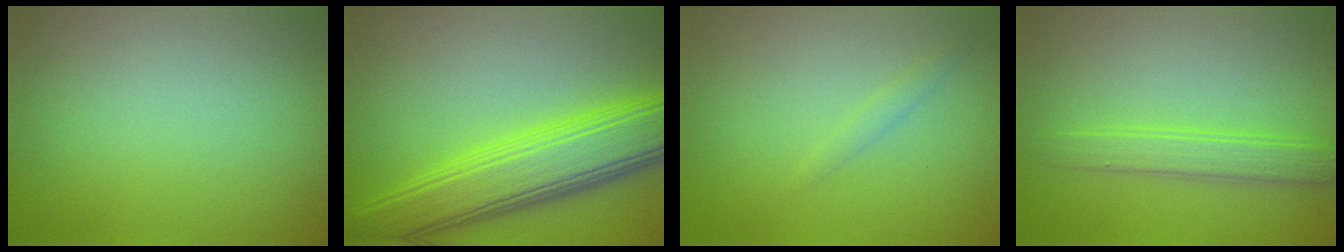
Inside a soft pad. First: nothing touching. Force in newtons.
{"total": 8.0, "press": 8.0, "slide": 0.4}
{"total": 0.8, "press": 0.8, "slide": 0.1}
{"total": 2.5, "press": 2.5, "slide": 0.1}